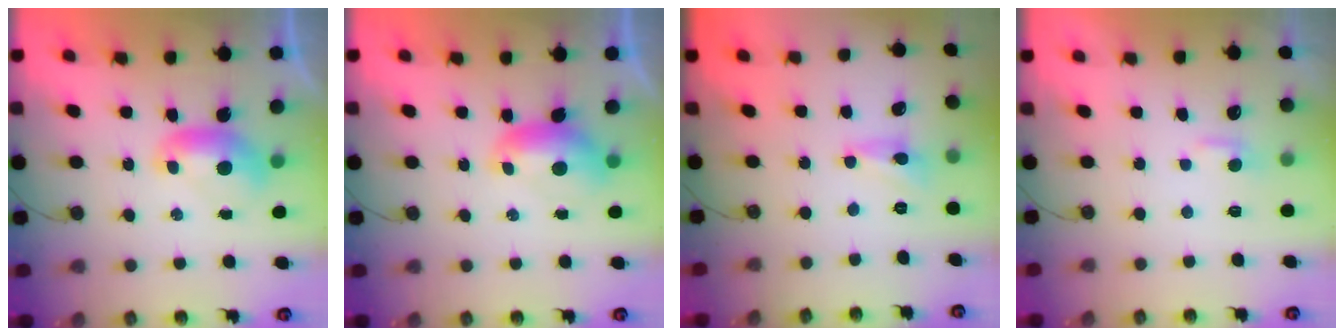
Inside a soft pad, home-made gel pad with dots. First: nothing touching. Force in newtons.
{"total": 0.8, "press": 0.7, "slide": 0.3}
{"total": 1.9, "press": 1.9, "slide": 0.2}
{"total": 1.3, "press": 1.2, "slide": 0.5}